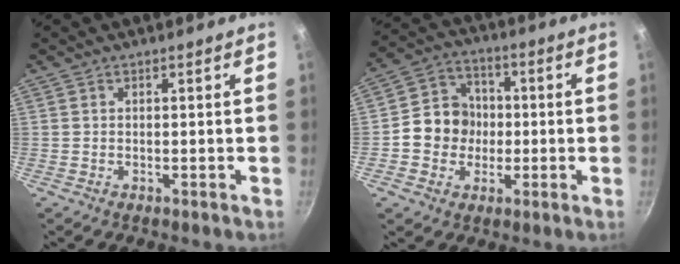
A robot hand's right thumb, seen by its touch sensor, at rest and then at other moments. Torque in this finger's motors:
{"motor_torque": [1.03, 1.28, 0.55, -1.00, 0.02]}